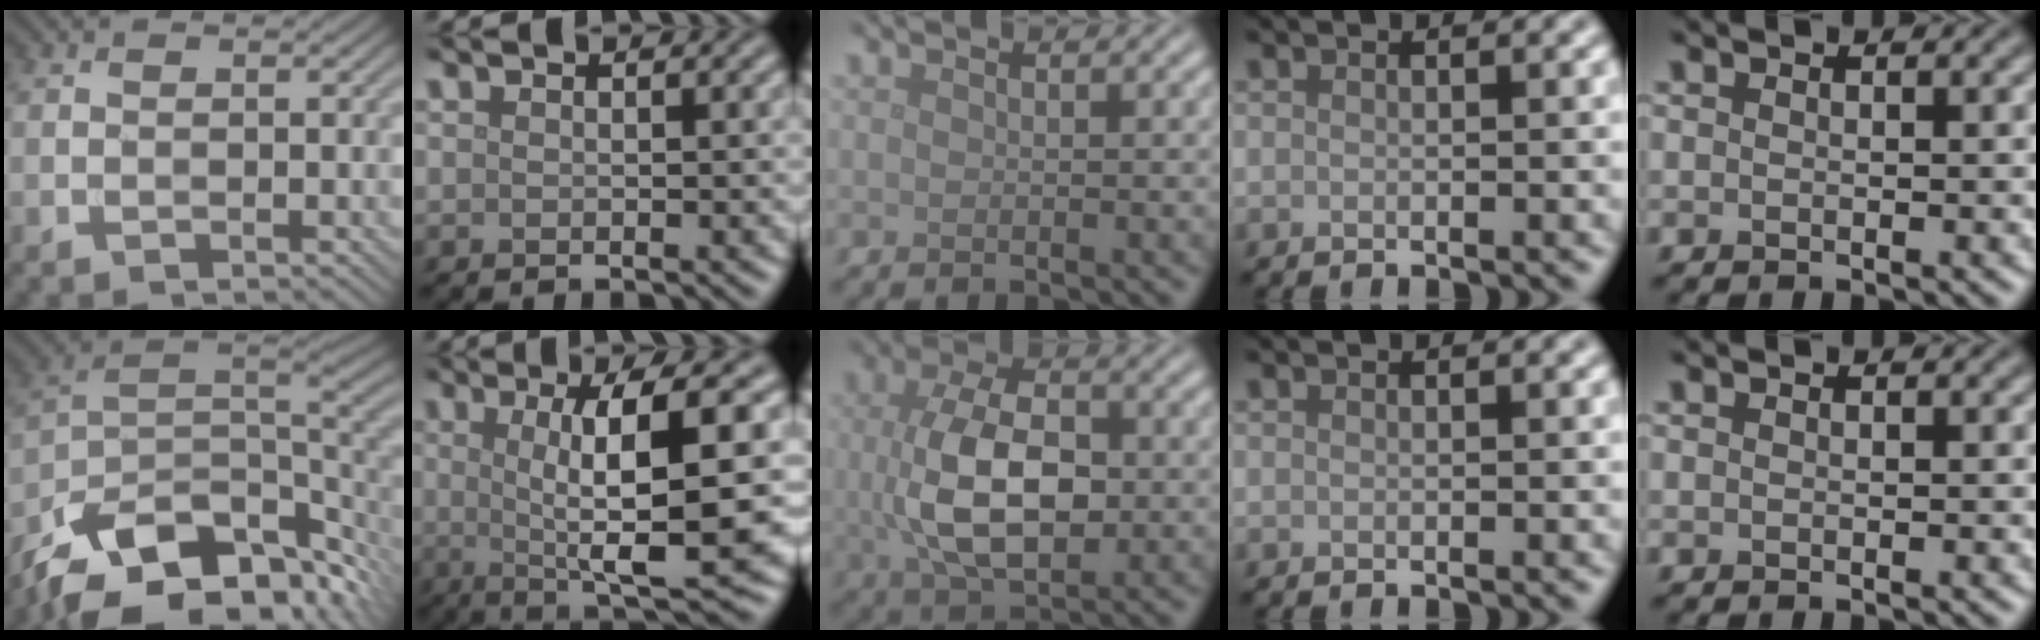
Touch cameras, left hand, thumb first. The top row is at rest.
{"thumb": {"total": 15.4, "force": [-9.0, 7.8, 9.7], "torque": [-0.202, -0.028, -0.144]}, "index": {"total": 10.9, "force": [0.5, 2.2, 10.6], "torque": [-0.140, 0.006, 0.009]}, "middle": {"total": 7.9, "force": [-0.1, 4.4, 6.5], "torque": [-0.143, -0.004, 0.001]}}